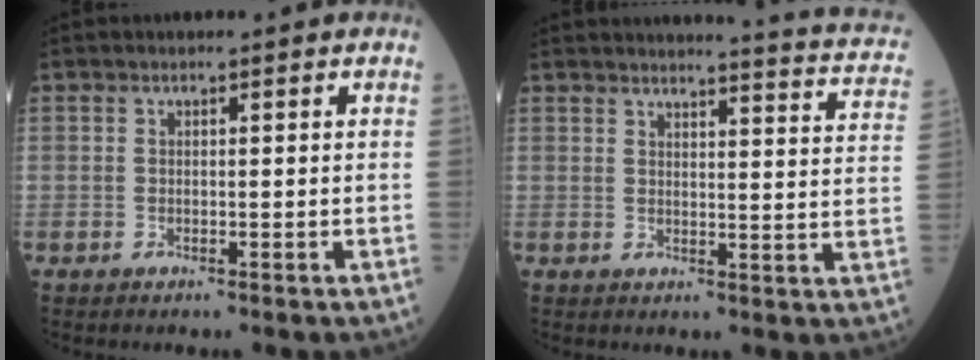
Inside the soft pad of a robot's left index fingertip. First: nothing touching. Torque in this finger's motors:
{"motor_torque": [-0.04, -0.48, 0.01, 0.00]}